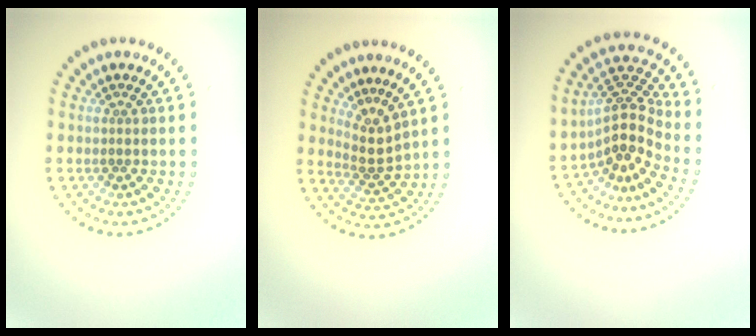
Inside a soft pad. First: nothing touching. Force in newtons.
{"total": 2.6, "press": 1.8, "slide": 1.9}
{"total": 4.1, "press": 2.9, "slide": 3.0}